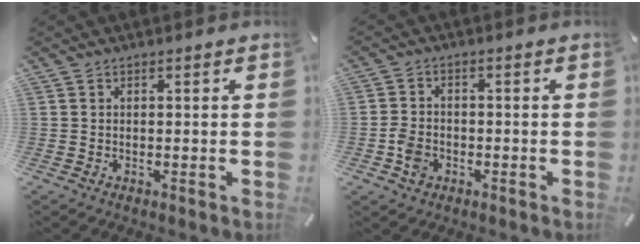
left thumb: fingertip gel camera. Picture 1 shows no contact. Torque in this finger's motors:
{"motor_torque": [-0.21, 0.30, 0.35, 0.33, 0.10]}